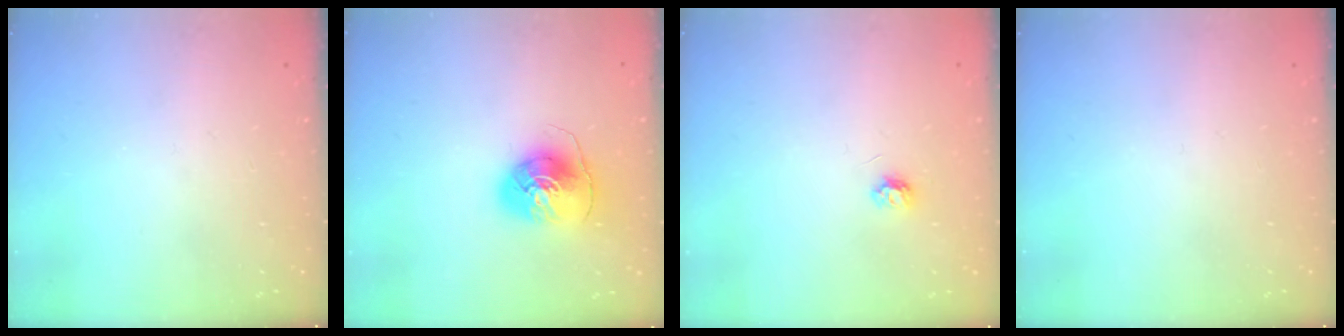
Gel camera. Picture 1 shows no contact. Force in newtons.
{"total": 8.5, "press": 8.4, "slide": 0.7}
{"total": 3.5, "press": 3.5, "slide": 0.5}
{"total": 0.0}